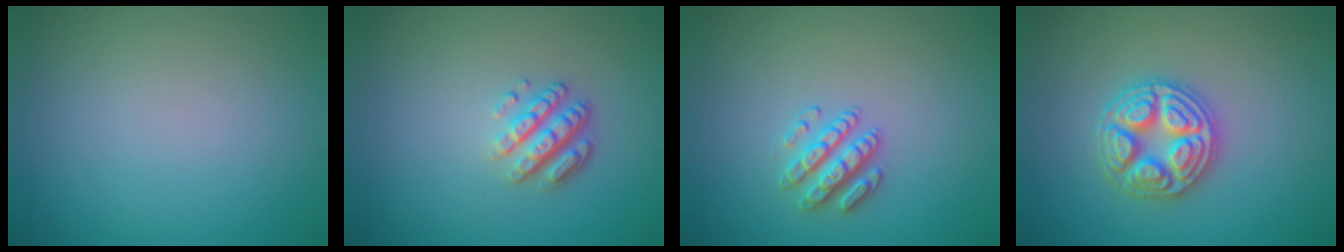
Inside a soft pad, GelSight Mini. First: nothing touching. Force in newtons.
{"total": 3.6, "press": 2.6, "slide": 2.5}
{"total": 2.6, "press": 2.6, "slide": 0.6}
{"total": 4.6, "press": 4.5, "slide": 0.6}